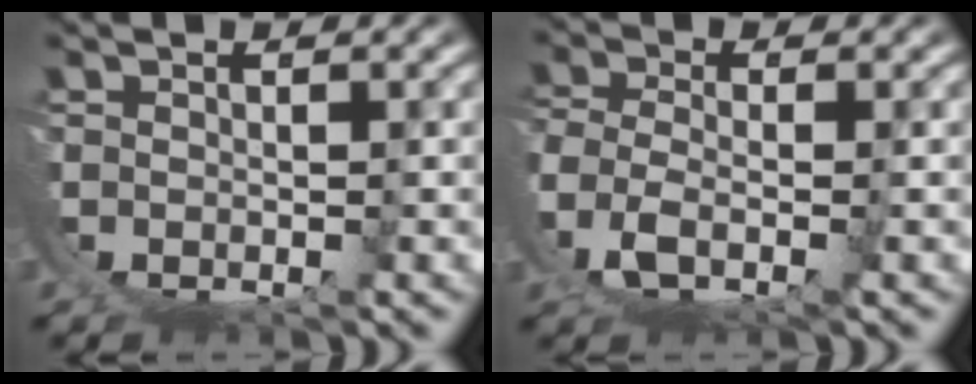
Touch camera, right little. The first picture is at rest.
{"total": 4.9, "force": [1.5, 3.1, 3.5], "torque": [-0.102, -0.027, 0.037]}